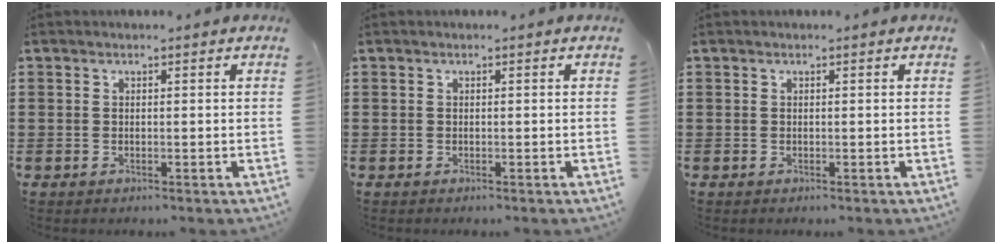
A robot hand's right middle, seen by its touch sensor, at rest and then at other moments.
{"total": 0.0}
{"total": 0.0}